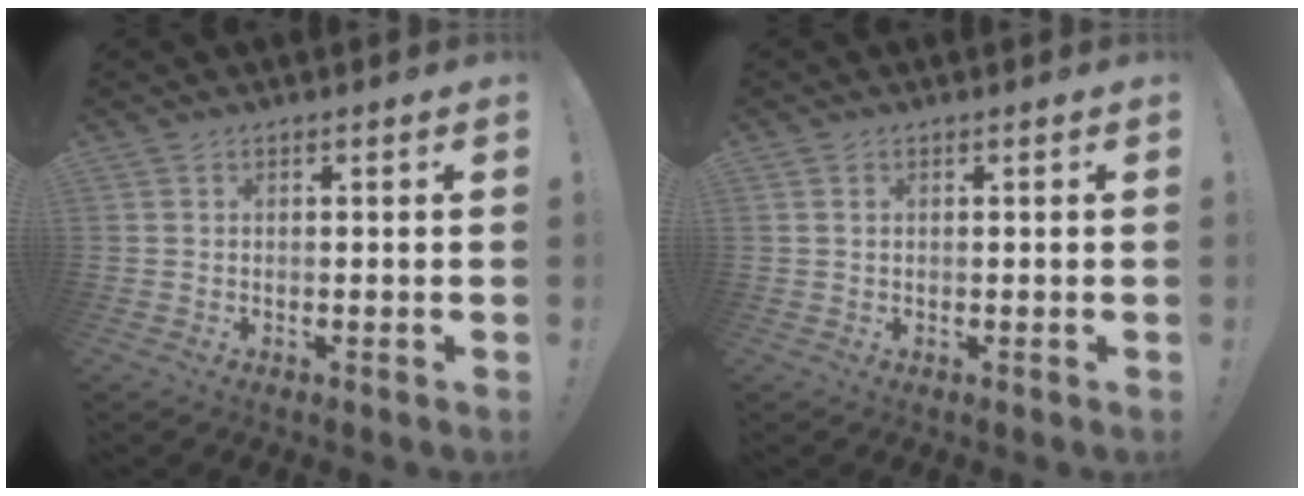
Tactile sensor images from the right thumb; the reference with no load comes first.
{"total": 0.9, "force": [0.4, 0.6, 0.5], "torque": [-0.017, 0.004, 0.009]}